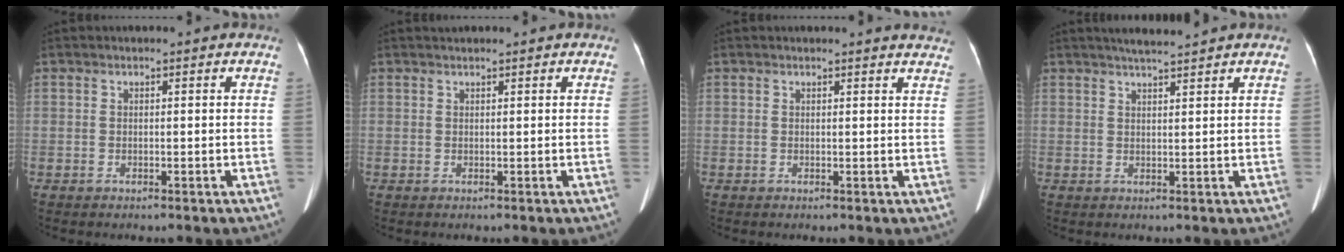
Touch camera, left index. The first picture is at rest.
{"total": 1.1, "force": [1.0, 0.2, 0.4], "torque": [-0.009, 0.016, 0.018]}
{"total": 6.3, "force": [6.2, 0.5, 1.0], "torque": [0.000, -0.011, 0.038]}
{"total": 3.6, "force": [3.2, -0.6, 1.5], "torque": [-0.024, 0.009, 0.058]}